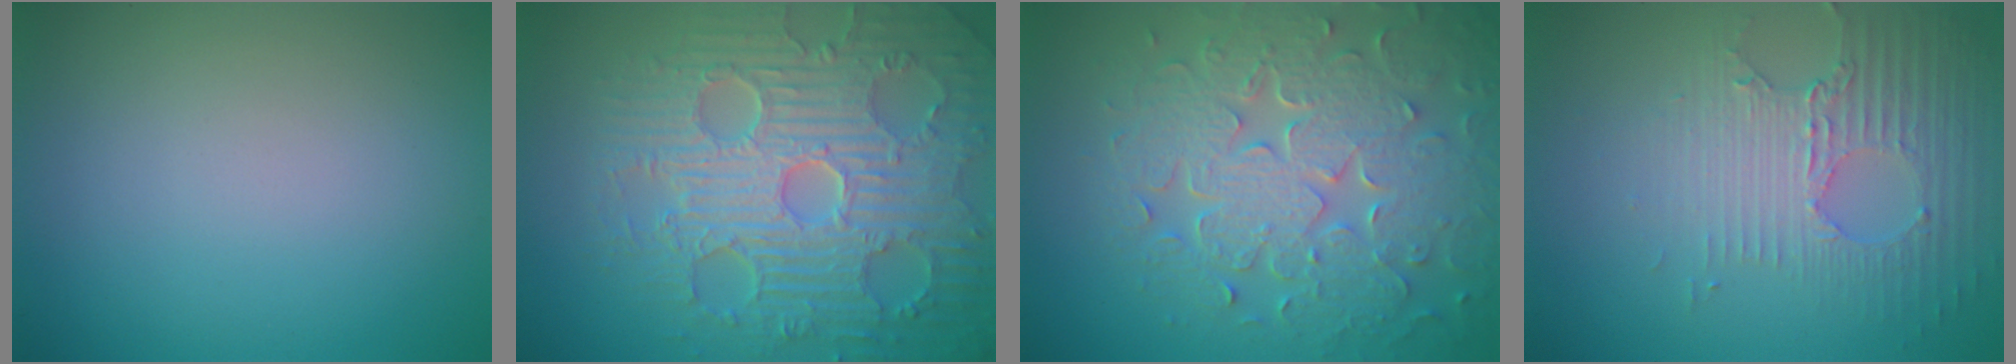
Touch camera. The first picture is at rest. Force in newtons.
{"total": 9.2, "press": 6.8, "slide": 6.2}
{"total": 8.4, "press": 6.1, "slide": 5.8}
{"total": 3.5, "press": 3.2, "slide": 1.5}